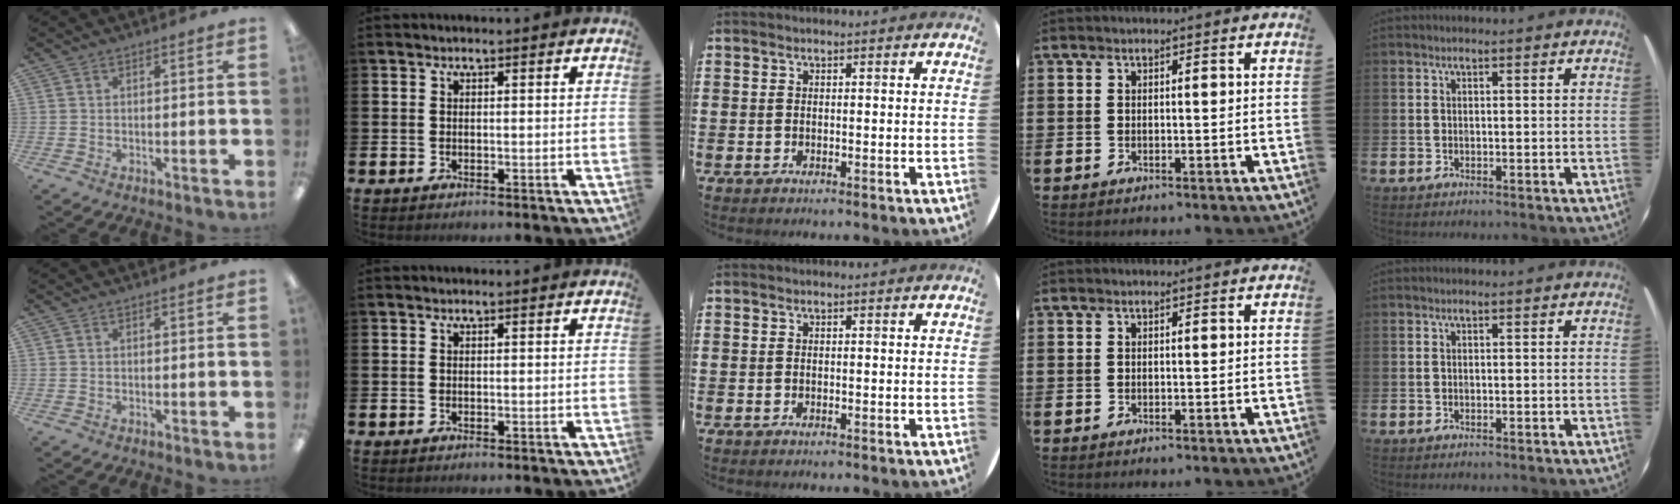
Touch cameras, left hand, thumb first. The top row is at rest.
{}